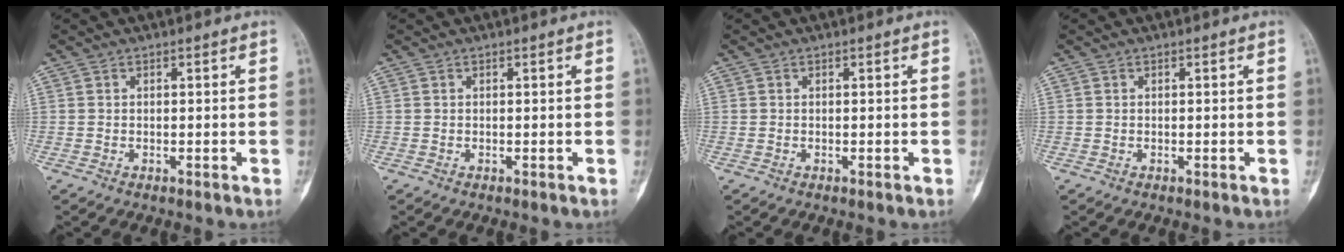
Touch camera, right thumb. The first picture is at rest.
{"total": 0.0}
{"total": 0.0}
{"total": 0.0}